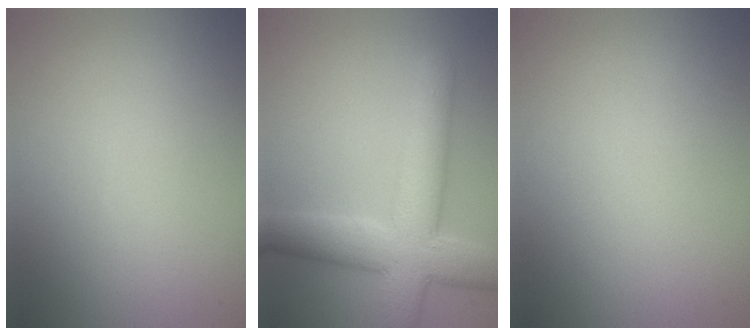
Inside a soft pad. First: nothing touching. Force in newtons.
{"total": 7.7, "press": 7.7, "slide": 0.5}
{"total": 0.0}